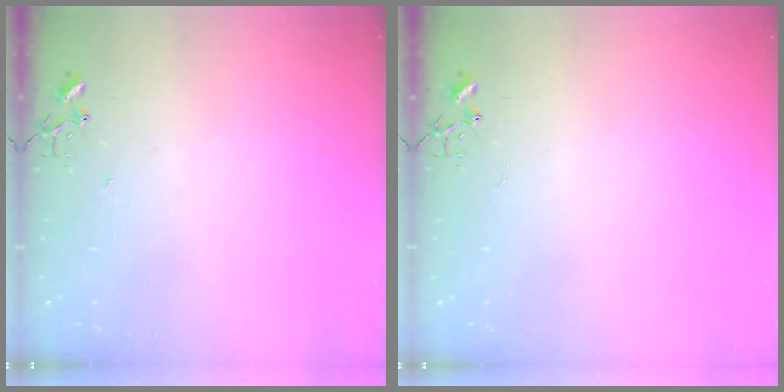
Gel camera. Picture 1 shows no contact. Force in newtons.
{"total": 0.0}